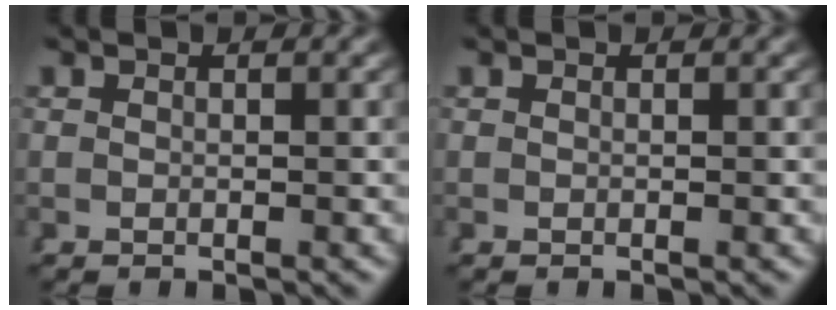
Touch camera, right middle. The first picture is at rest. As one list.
[{"total": 0.0}]